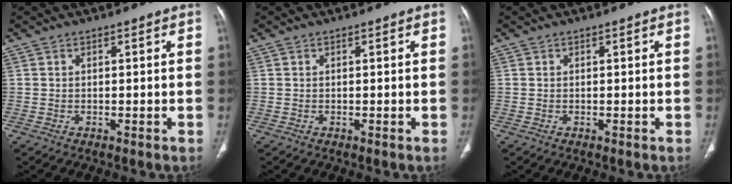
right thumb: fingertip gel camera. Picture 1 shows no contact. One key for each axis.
{"total": 0.0}
{"total": 0.0}